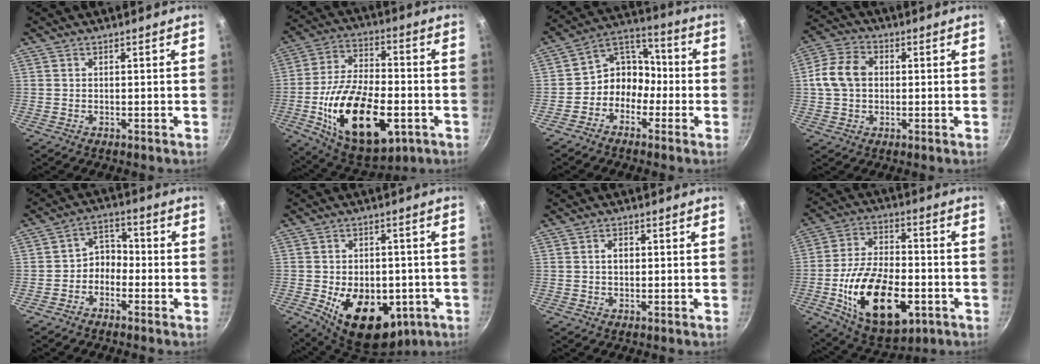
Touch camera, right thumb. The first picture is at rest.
{"total": 23.9, "force": [-6.6, 12.5, 19.2], "torque": [-0.321, 0.021, -0.102]}
{"total": 9.0, "force": [-2.9, 7.5, 4.0], "torque": [-0.021, 0.055, -0.074]}
{"total": 9.0, "force": [0.6, 6.8, 5.8], "torque": [-0.097, 0.019, -0.001]}
{"total": 4.9, "force": [-2.1, 3.8, 2.4], "torque": [-0.011, 0.040, -0.049]}
{"total": 17.4, "force": [-4.9, 11.5, 12.2], "torque": [-0.154, -0.001, -0.054]}
{"total": 2.1, "force": [0.2, 1.5, 1.4], "torque": [-0.016, 0.005, 0.001]}
{"total": 22.1, "force": [-6.4, 12.1, 17.4], "torque": [-0.285, 0.022, -0.098]}